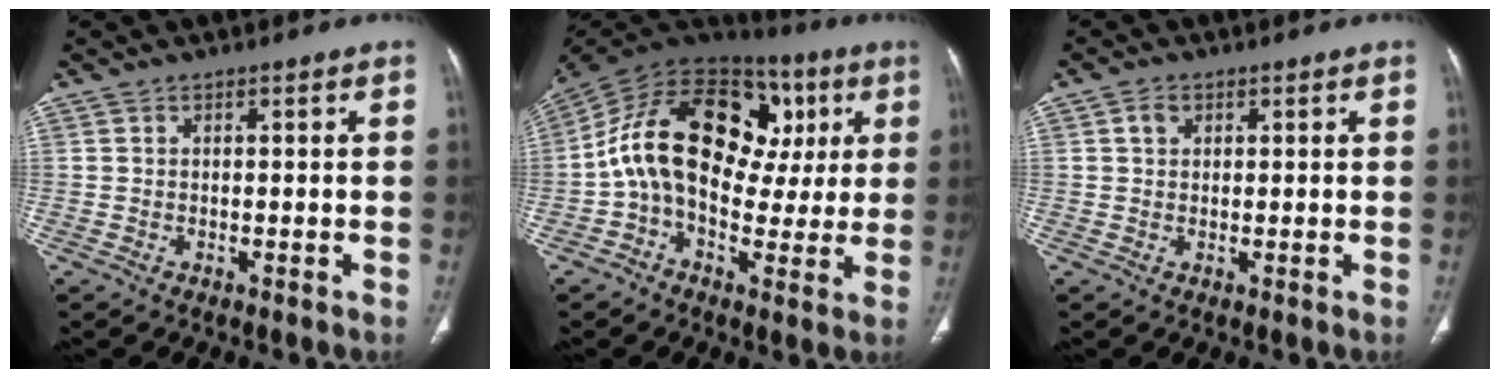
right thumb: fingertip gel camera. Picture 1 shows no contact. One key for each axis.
{"total": 23.1, "fx": 3.1, "fy": 14.9, "fz": 17.5, "tx": -0.260, "ty": 0.050, "tz": 0.040}
{"total": 2.1, "fx": 0.8, "fy": 1.6, "fz": 1.0, "tx": -0.014, "ty": 0.001, "tz": 0.013}